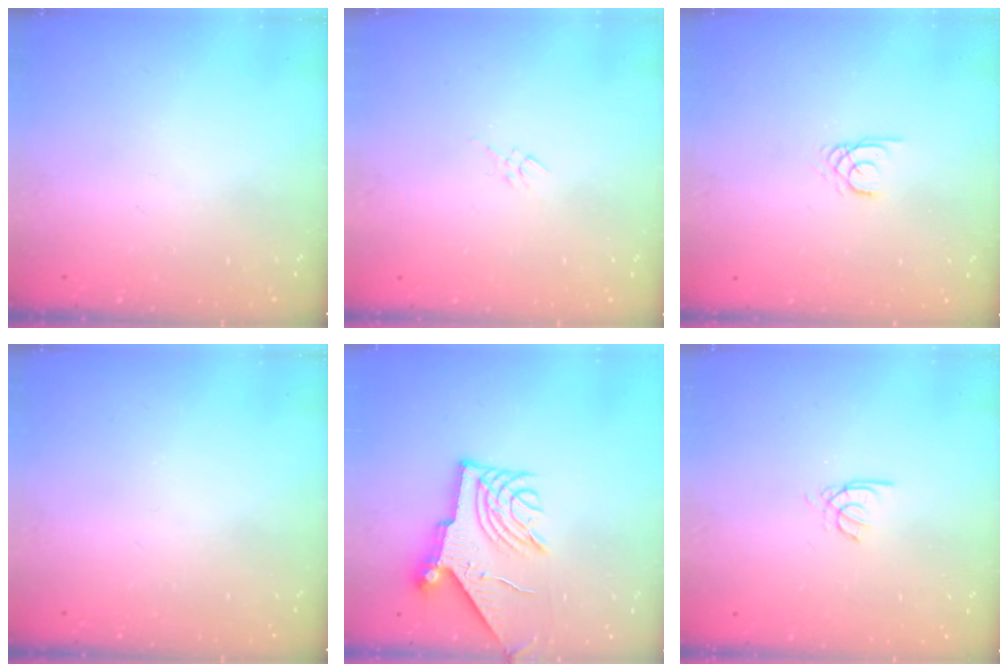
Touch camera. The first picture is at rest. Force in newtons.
{"total": 2.7, "press": 2.7, "slide": 0.5}
{"total": 1.7, "press": 1.7, "slide": 0.2}
{"total": 0.0}
{"total": 9.5, "press": 9.4, "slide": 0.9}
{"total": 2.6, "press": 2.6, "slide": 0.4}